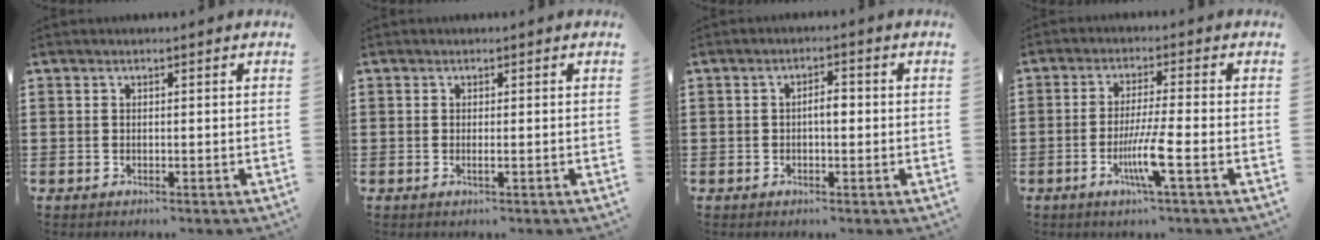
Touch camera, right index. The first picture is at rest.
{"total": 0.6, "force": [-0.1, 0.0, 0.6], "torque": [-0.011, -0.005, -0.002]}
{"total": 2.4, "force": [-0.3, 0.6, 2.3], "torque": [-0.043, 0.001, -0.006]}
{"total": 6.6, "force": [-2.5, -0.1, 6.1], "torque": [-0.122, -0.020, -0.049]}